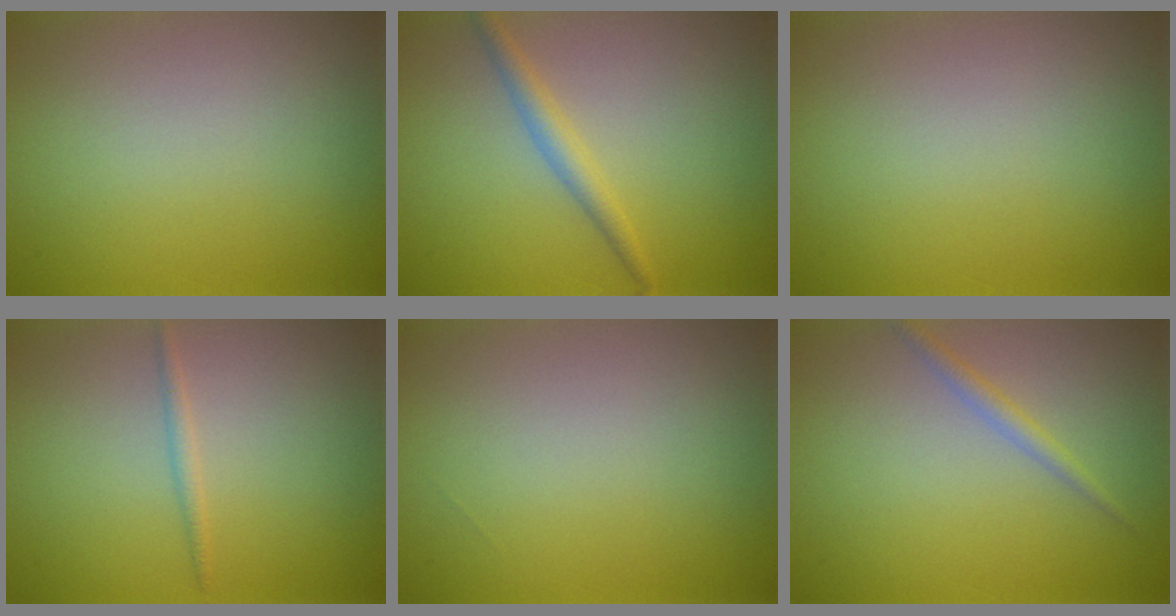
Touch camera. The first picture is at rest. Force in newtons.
{"total": 2.1, "press": 2.1, "slide": 0.0}
{"total": 0.0}
{"total": 1.0, "press": 1.0, "slide": 0.0}
{"total": 0.0}
{"total": 1.4, "press": 1.4, "slide": 0.1}